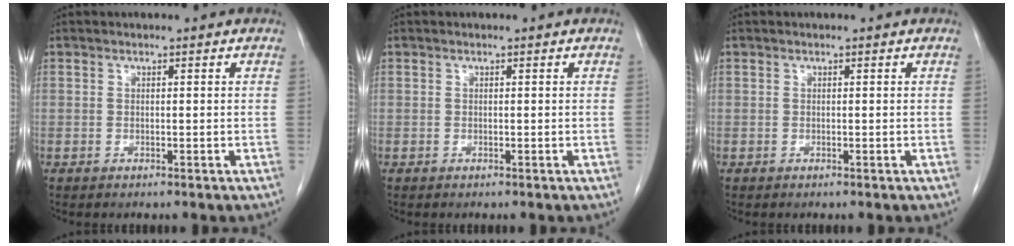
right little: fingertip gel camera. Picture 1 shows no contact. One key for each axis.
{"total": 0.0}
{"total": 0.0}